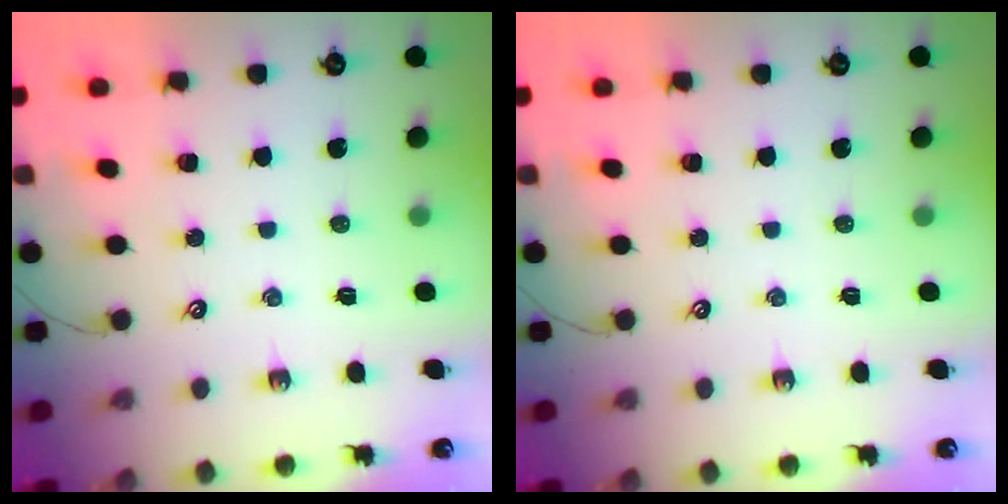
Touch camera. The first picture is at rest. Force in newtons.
{"total": 0.0}